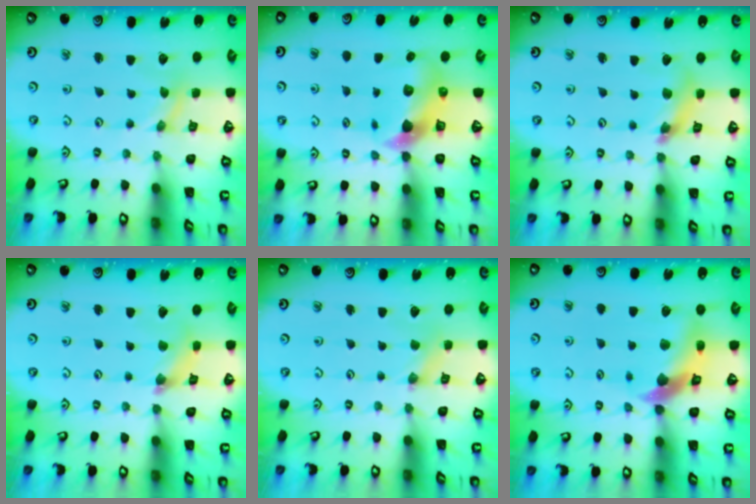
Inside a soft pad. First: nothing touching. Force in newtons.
{"total": 7.0, "press": 7.0, "slide": 1.0}
{"total": 8.3, "press": 8.3, "slide": 1.0}
{"total": 2.5, "press": 2.4, "slide": 0.4}
{"total": 0.7, "press": 0.6, "slide": 0.1}
{"total": 10.9, "press": 10.8, "slide": 1.5}